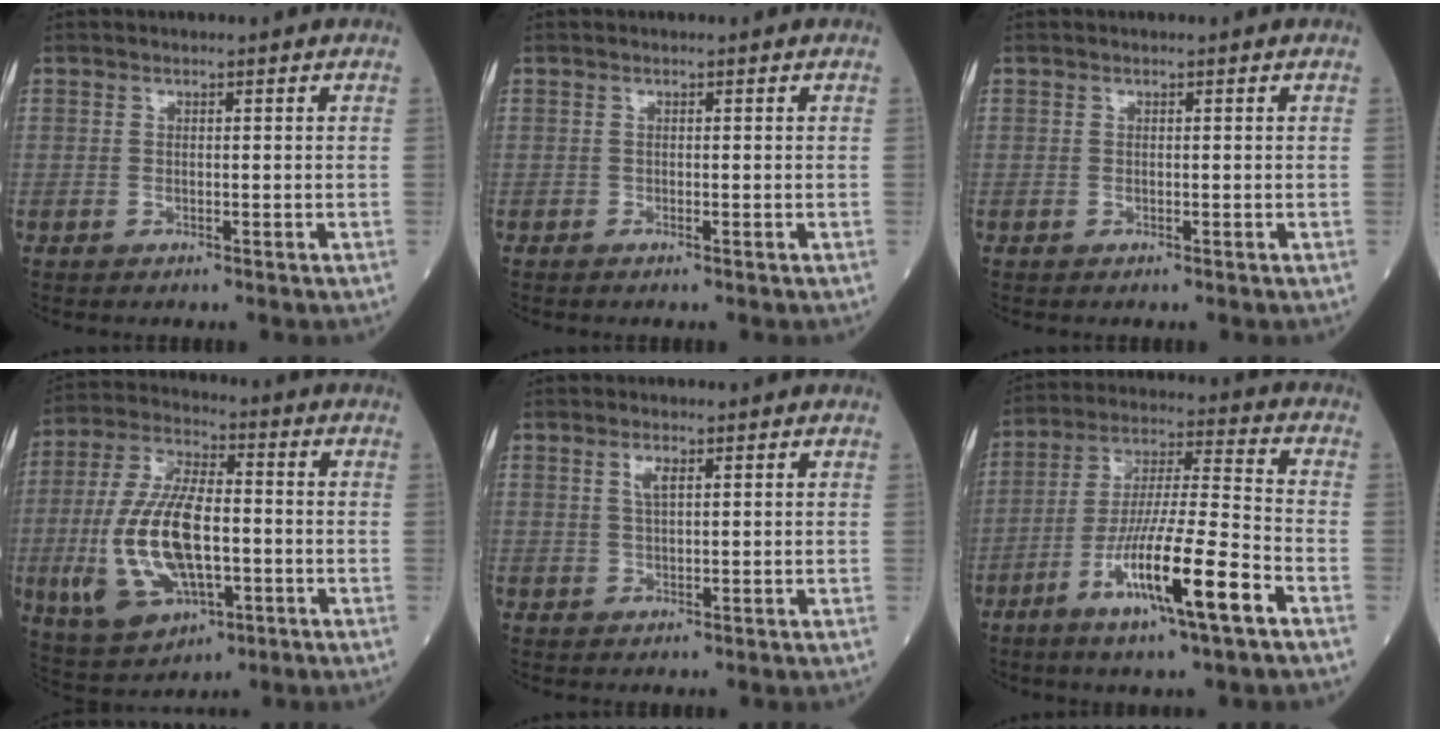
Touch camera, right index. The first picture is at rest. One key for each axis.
{"total": 0.0}
{"total": 0.0}
{"total": 16.9, "fx": -3.2, "fy": 7.4, "fz": 14.8, "tx": -0.315, "ty": 0.002, "tz": -0.048}
{"total": 2.0, "fx": 0.9, "fy": 0.5, "fz": 1.7, "tx": -0.038, "ty": 0.002, "tz": 0.020}
{"total": 15.6, "fx": -7.2, "fy": 0.5, "fz": 13.8, "tx": -0.260, "ty": -0.017, "tz": -0.128}